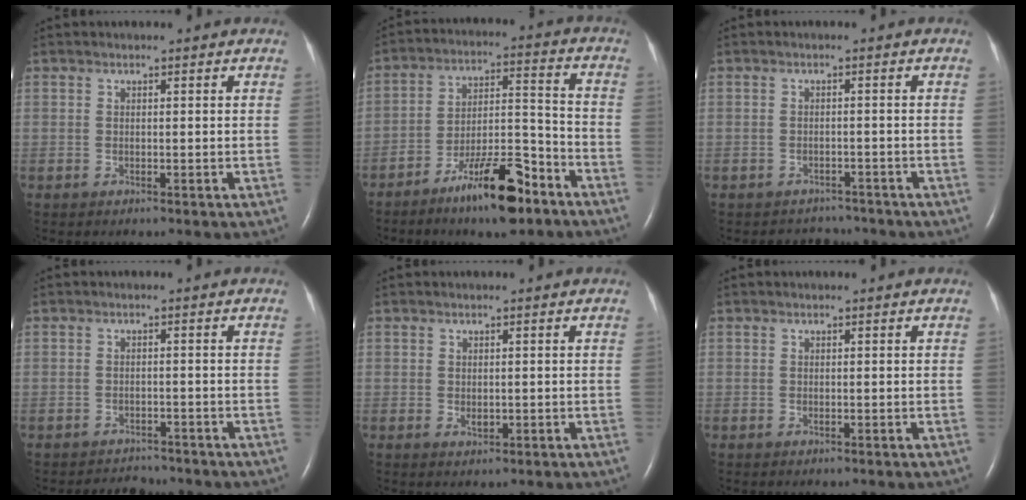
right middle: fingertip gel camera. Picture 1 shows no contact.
{"total": 12.9, "force": [-8.7, 2.9, 9.1], "torque": [-0.154, 0.008, -0.148]}
{"total": 3.4, "force": [-3.1, 1.4, -0.6], "torque": [0.003, 0.007, -0.044]}
{"total": 2.9, "force": [-2.7, 0.9, -0.4], "torque": [0.000, -0.002, -0.041]}
{"total": 1.2, "force": [-0.1, 0.8, 0.8], "torque": [-0.015, -0.002, 0.000]}
{"total": 0.0}